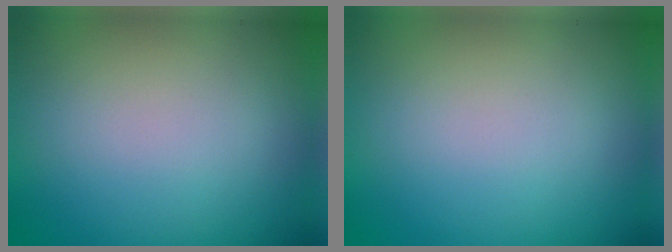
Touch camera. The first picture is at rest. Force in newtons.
{"total": 0.0}